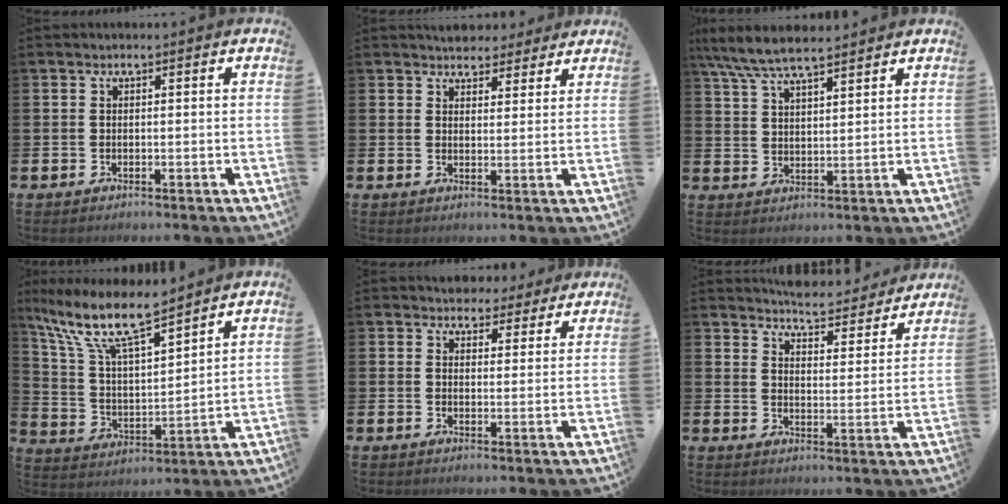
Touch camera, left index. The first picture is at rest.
{"total": 4.4, "force": [4.1, 1.6, -0.1], "torque": [-0.001, -0.021, 0.074]}
{"total": 7.3, "force": [6.6, 1.3, 2.8], "torque": [-0.082, -0.022, 0.122]}
{"total": 11.0, "force": [9.3, 1.9, 5.7], "torque": [-0.153, -0.051, 0.162]}
{"total": 4.0, "force": [3.6, 1.7, -0.1], "torque": [-0.002, -0.020, 0.062]}
{"total": 5.7, "force": [5.6, 0.5, 0.4], "torque": [-0.019, -0.046, 0.096]}